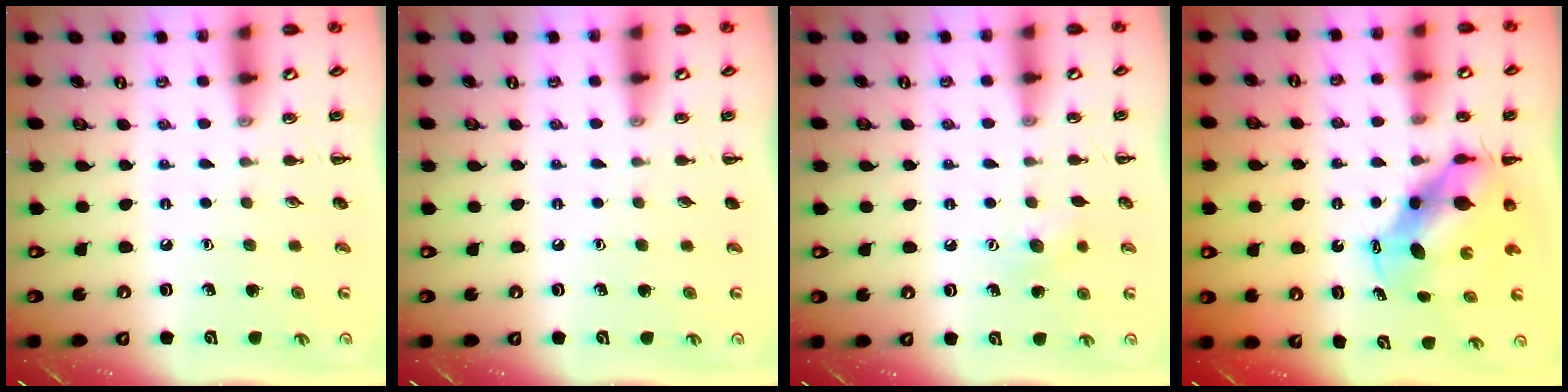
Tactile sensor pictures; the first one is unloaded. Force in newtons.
{"total": 0.0}
{"total": 6.0, "press": 5.9, "slide": 1.4}
{"total": 7.6, "press": 7.5, "slide": 1.4}